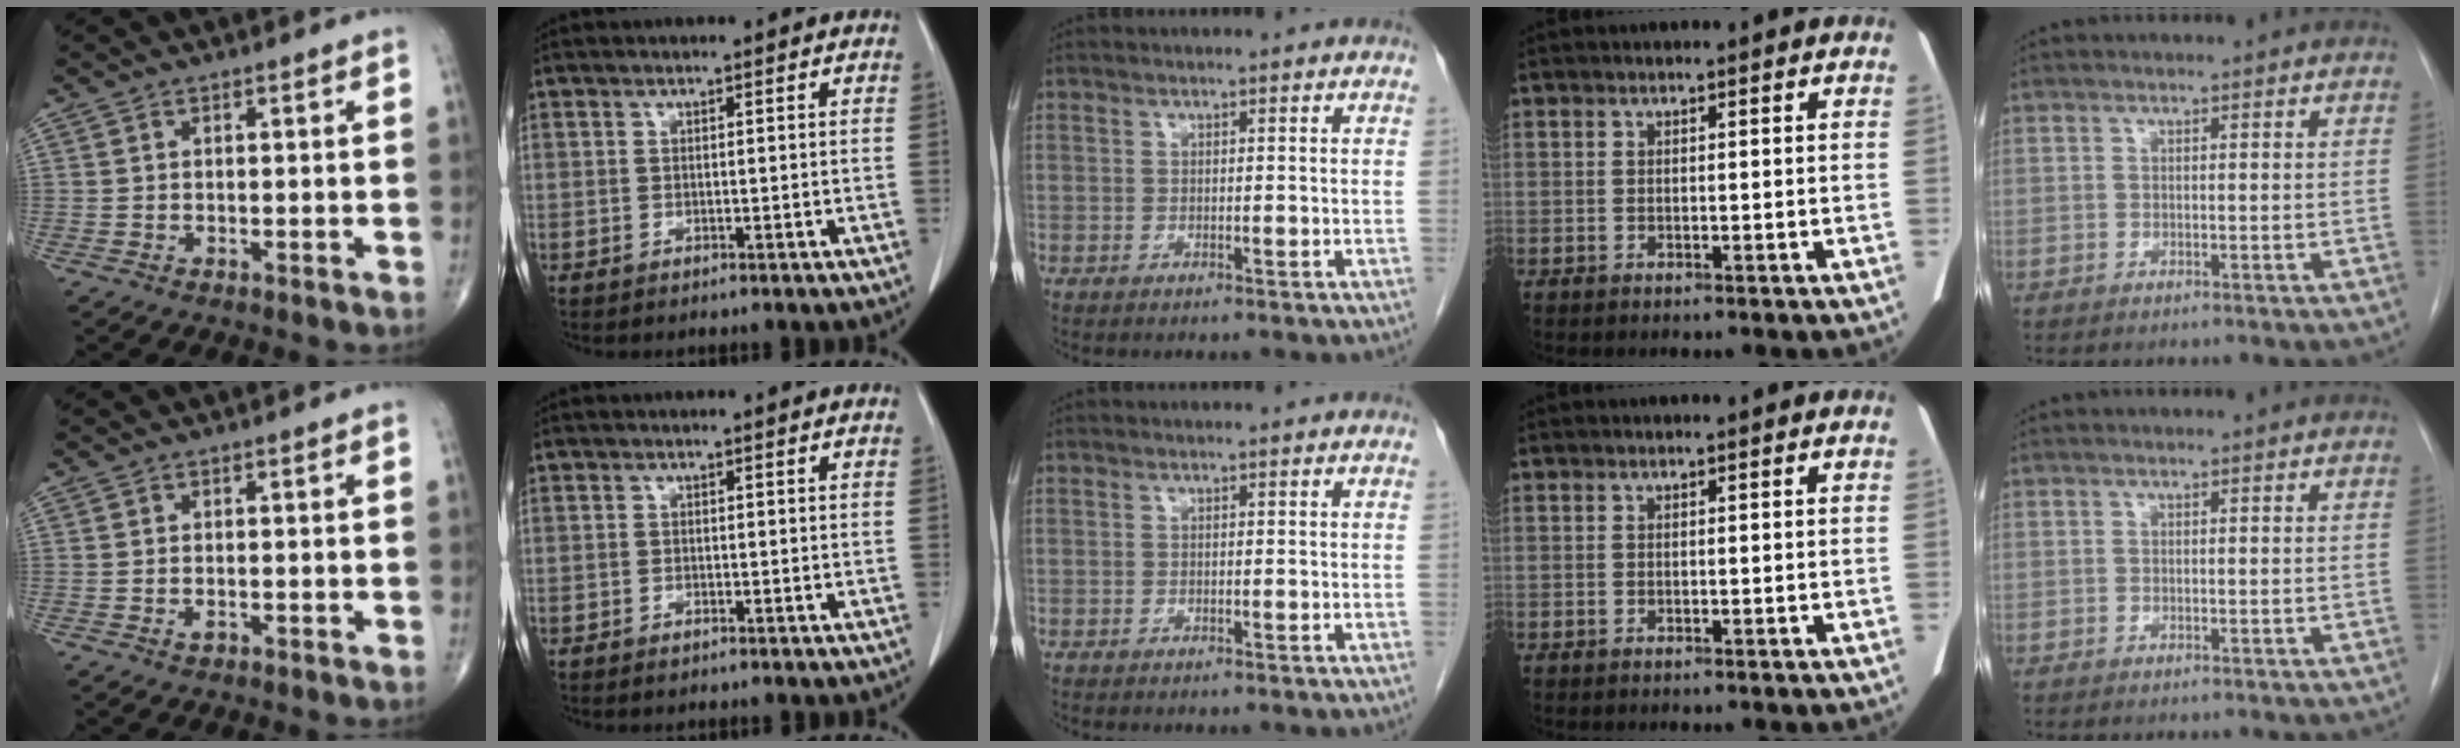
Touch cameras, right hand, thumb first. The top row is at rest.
{"thumb": {"total": 0.9, "force": [-0.5, 0.5, 0.6], "torque": [-0.009, 0.003, -0.007]}, "index": {"total": 0.6, "force": [-0.4, 0.2, 0.3], "torque": [-0.007, -0.001, -0.003]}}